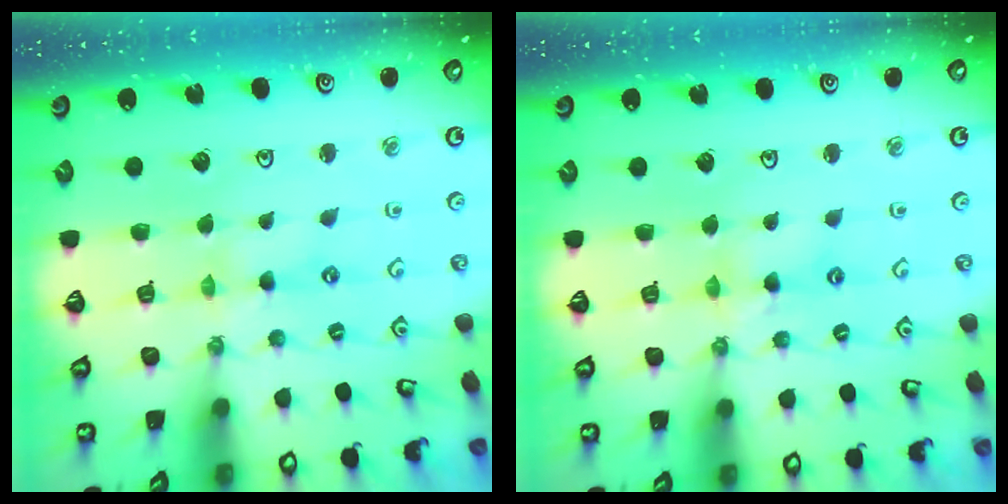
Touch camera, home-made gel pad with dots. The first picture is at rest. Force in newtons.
{"total": 3.0, "press": 3.0, "slide": 0.3}